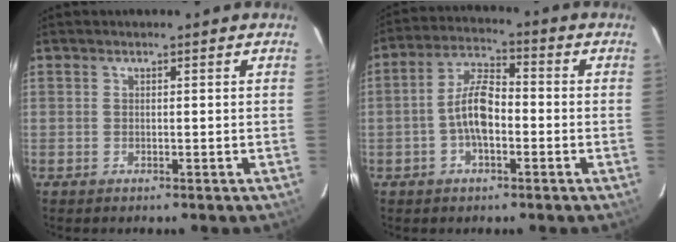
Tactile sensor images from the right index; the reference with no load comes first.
{"total": 7.8, "force": [-1.9, 3.3, 6.8], "torque": [-0.140, 0.015, -0.036]}